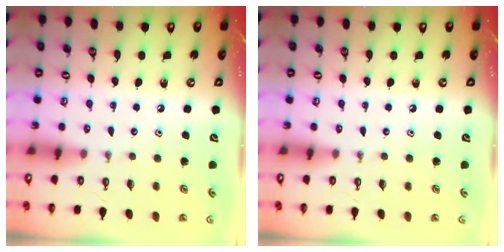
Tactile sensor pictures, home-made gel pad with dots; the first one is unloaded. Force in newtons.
{"total": 0.0}